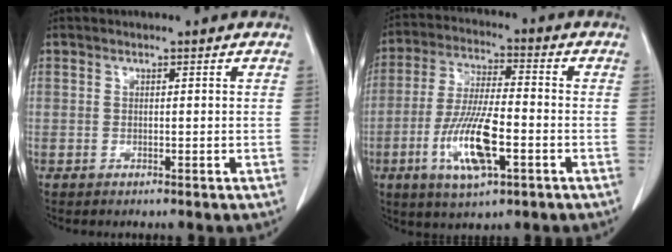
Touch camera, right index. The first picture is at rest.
{"total": 12.1, "force": [-4.2, 2.8, 11.0], "torque": [-0.222, -0.010, -0.074]}